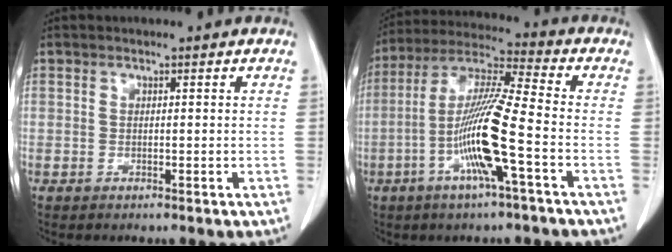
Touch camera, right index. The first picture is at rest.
{"total": 13.2, "force": [-4.1, -0.1, 12.6], "torque": [-0.255, -0.002, -0.086]}